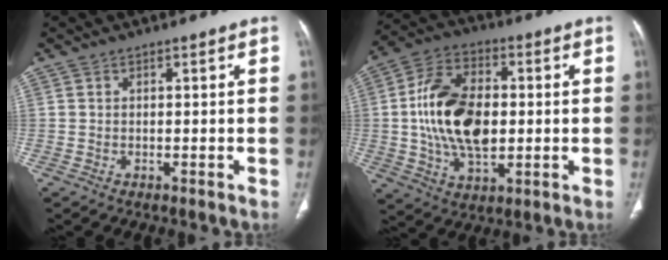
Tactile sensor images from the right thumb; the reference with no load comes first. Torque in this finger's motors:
{"motor_torque": [-0.34, 1.61, 1.04, -1.04, 0.60]}